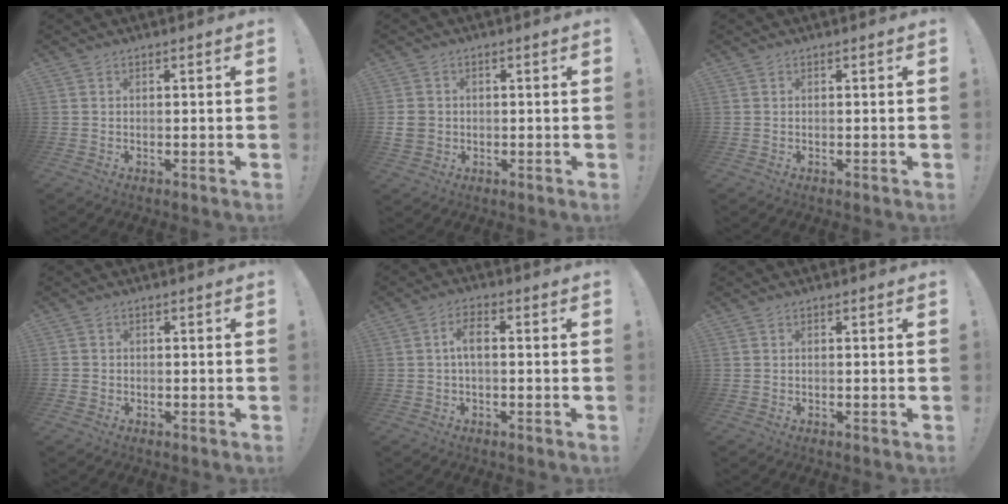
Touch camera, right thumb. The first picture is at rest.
{"total": 4.9, "force": [0.1, 4.3, 2.3], "torque": [-0.040, 0.000, 0.004]}
{"total": 0.0}
{"total": 1.5, "force": [-0.6, 1.3, 0.5], "torque": [-0.007, 0.004, -0.011]}
{"total": 4.8, "force": [0.1, 1.9, 4.4], "torque": [-0.087, 0.008, -0.001]}
{"total": 0.0}